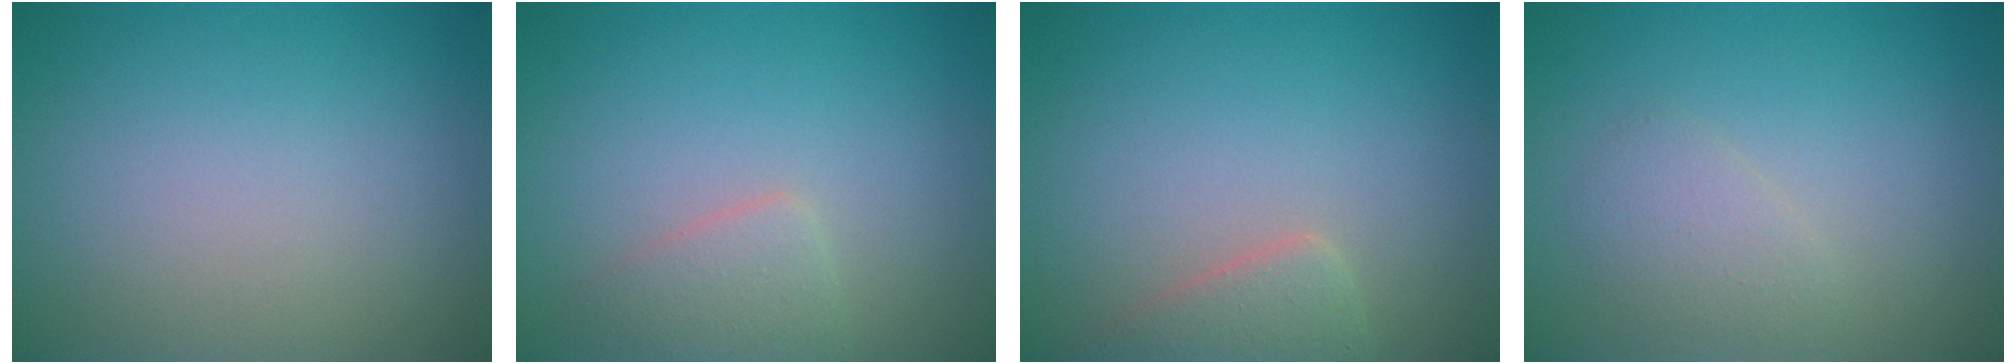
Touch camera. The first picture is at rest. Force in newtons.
{"total": 2.0, "press": 2.0, "slide": 0.1}
{"total": 2.6, "press": 2.6, "slide": 0.3}
{"total": 1.5, "press": 1.5, "slide": 0.1}